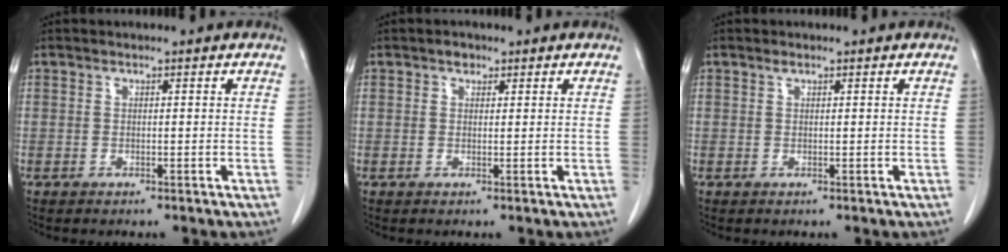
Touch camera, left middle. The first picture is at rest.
{"total": 1.2, "force": [0.8, 0.9, 0.4], "torque": [-0.006, 0.000, 0.011]}
{"total": 0.5, "force": [0.4, 0.1, 0.3], "torque": [-0.009, -0.001, 0.008]}